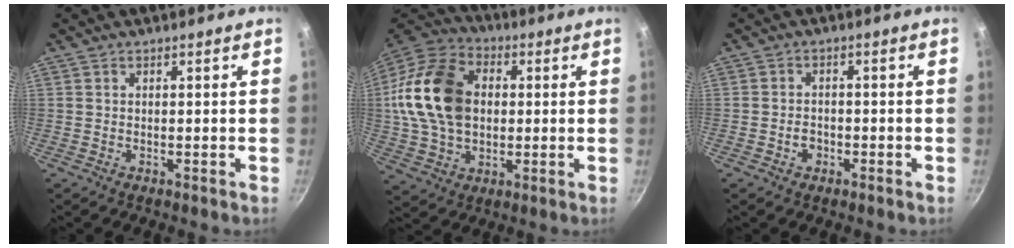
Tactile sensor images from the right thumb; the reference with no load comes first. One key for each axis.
{"total": 20.3, "fx": 1.9, "fy": 14.5, "fz": 14.1, "tx": -0.251, "ty": 0.026, "tz": 0.028}
{"total": 2.3, "fx": -1.2, "fy": 1.7, "fz": 1.0, "tx": -0.007, "ty": 0.016, "tz": -0.018}